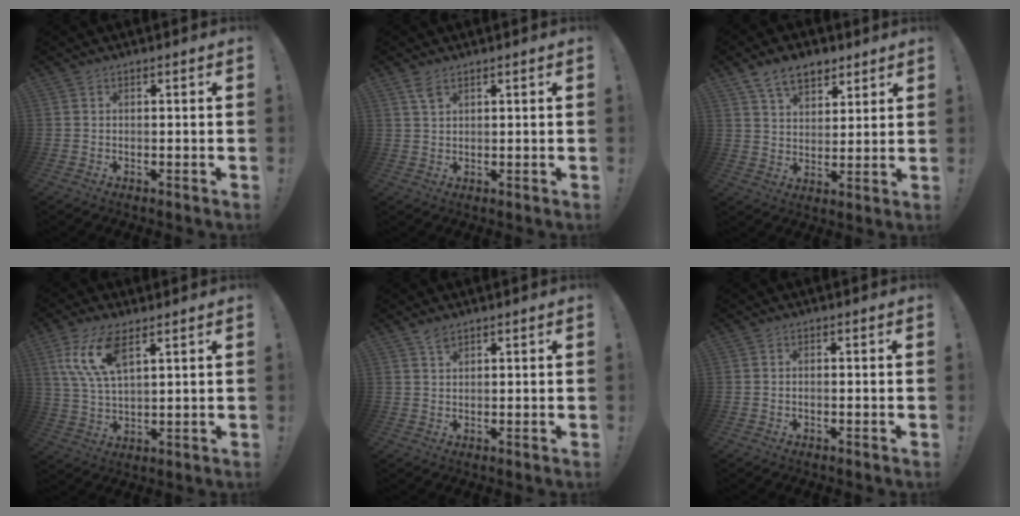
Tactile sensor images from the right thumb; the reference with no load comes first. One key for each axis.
{"total": 3.3, "fx": 2.2, "fy": 1.3, "fz": 2.1, "tx": -0.029, "ty": -0.011, "tz": 0.037}
{"total": 9.8, "fx": 6.4, "fy": 5.8, "fz": 4.7, "tx": -0.073, "ty": -0.025, "tz": 0.122}
{"total": 12.5, "fx": 6.4, "fy": 5.2, "fz": 9.3, "tx": -0.196, "ty": -0.013, "tz": 0.117}
{"total": 2.5, "fx": 2.1, "fy": 0.9, "fz": 1.0, "tx": -0.005, "ty": -0.011, "tz": 0.036}
{"total": 0.5, "fx": -0.3, "fy": 0.1, "fz": 0.4, "tx": -0.008, "ty": 0.000, "tz": -0.006}